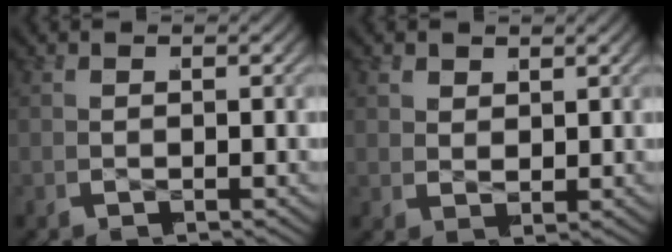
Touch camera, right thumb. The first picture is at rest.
{"total": 1.6, "force": [1.2, 0.9, 0.5], "torque": [-0.010, -0.006, 0.026]}